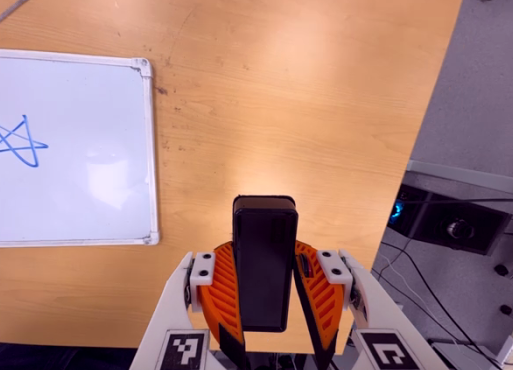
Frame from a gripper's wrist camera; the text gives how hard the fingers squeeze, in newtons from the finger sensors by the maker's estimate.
{"total": 9.6, "left": 7.9, "right": 11.3}